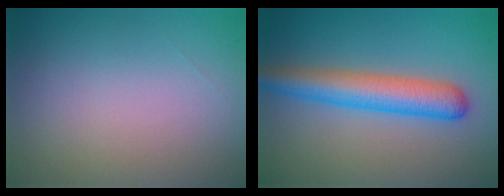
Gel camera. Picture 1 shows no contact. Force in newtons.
{"total": 5.0, "press": 5.0, "slide": 0.1}